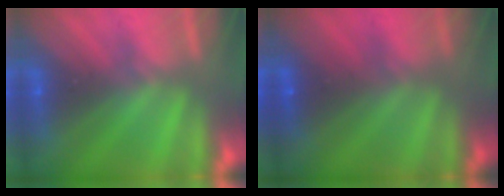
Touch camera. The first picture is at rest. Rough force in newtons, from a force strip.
{"total": 1.8}